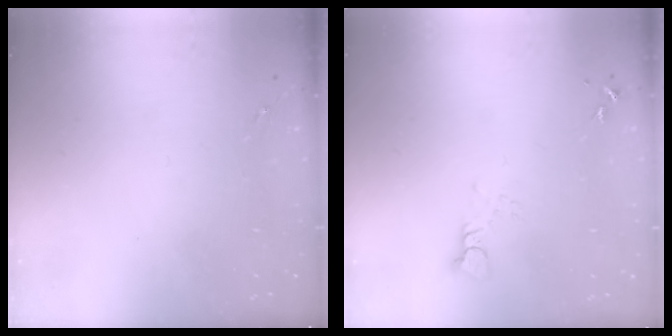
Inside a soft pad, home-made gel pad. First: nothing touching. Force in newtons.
{"total": 3.4, "press": 3.4, "slide": 0.3}